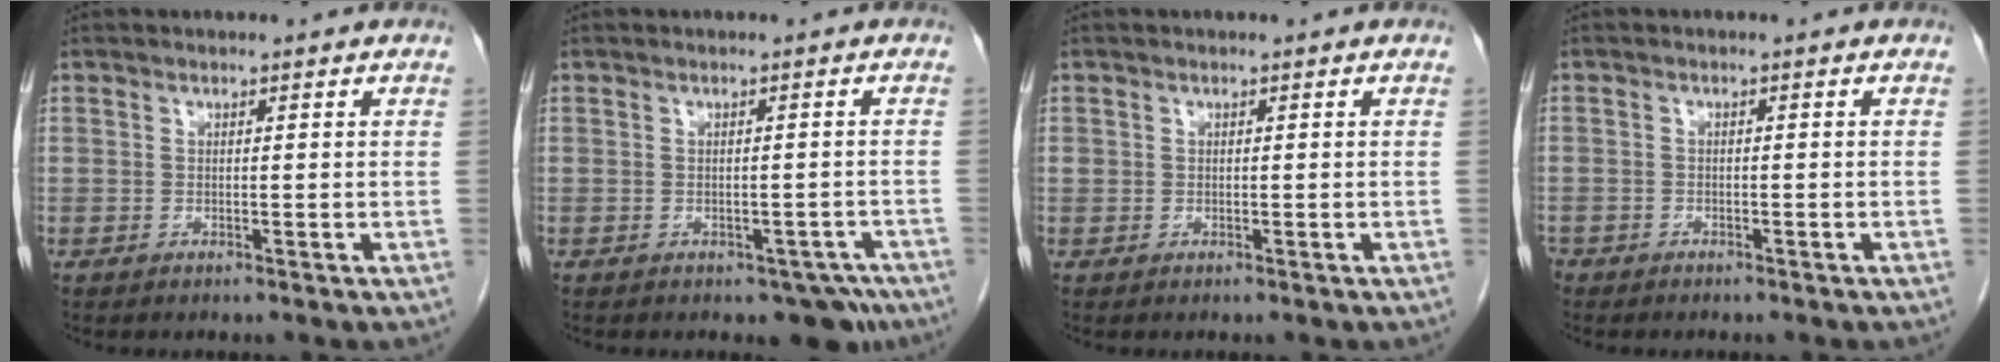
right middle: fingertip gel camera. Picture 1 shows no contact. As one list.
[{"total": 4.5, "force": [-3.1, 2.6, 1.8], "torque": [-0.001, 0.008, -0.036]}, {"total": 0.6, "force": [0.0, 0.6, 0.1], "torque": [0.002, 0.006, 0.001]}, {"total": 2.9, "force": [-2.3, 1.6, 0.7], "torque": [-0.019, -0.002, -0.036]}]